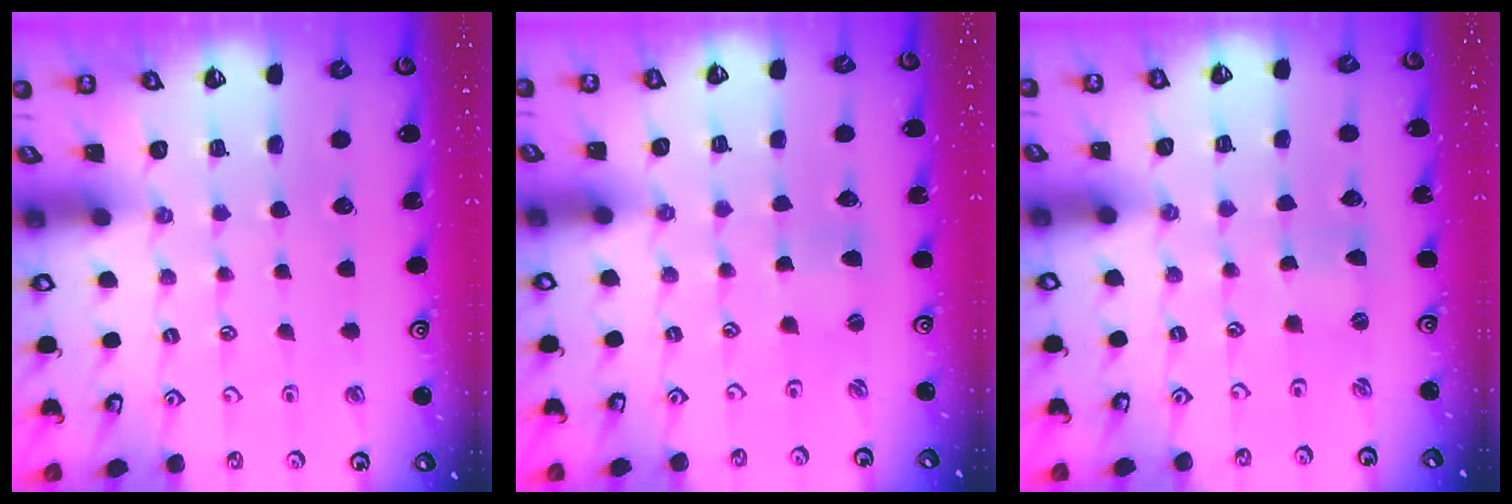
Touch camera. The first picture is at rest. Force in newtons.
{"total": 2.5, "press": 2.4, "slide": 0.5}
{"total": 0.0}